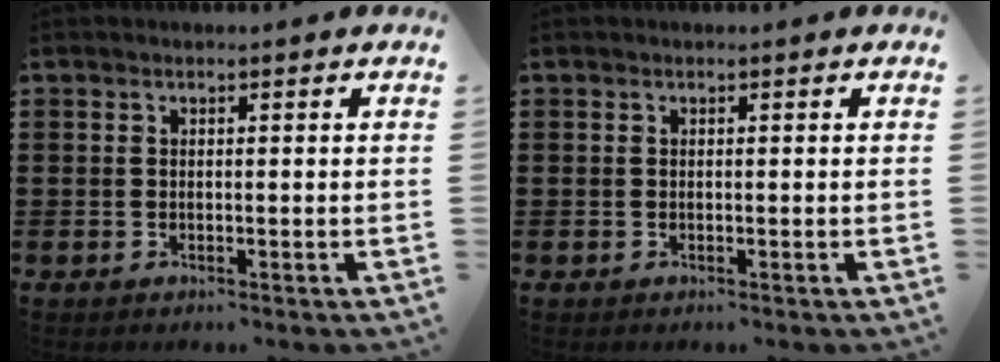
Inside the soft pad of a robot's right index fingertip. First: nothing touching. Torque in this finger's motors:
{"motor_torque": [-0.08, 0.09, 0.00, -0.01]}